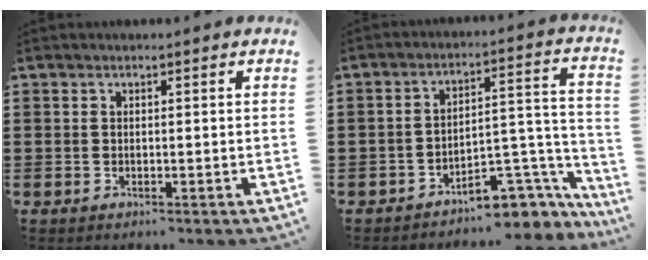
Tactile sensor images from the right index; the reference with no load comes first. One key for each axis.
{"total": 5.7, "fx": -4.8, "fy": 2.2, "fz": 2.3, "tx": -0.031, "ty": 0.003, "tz": -0.092}